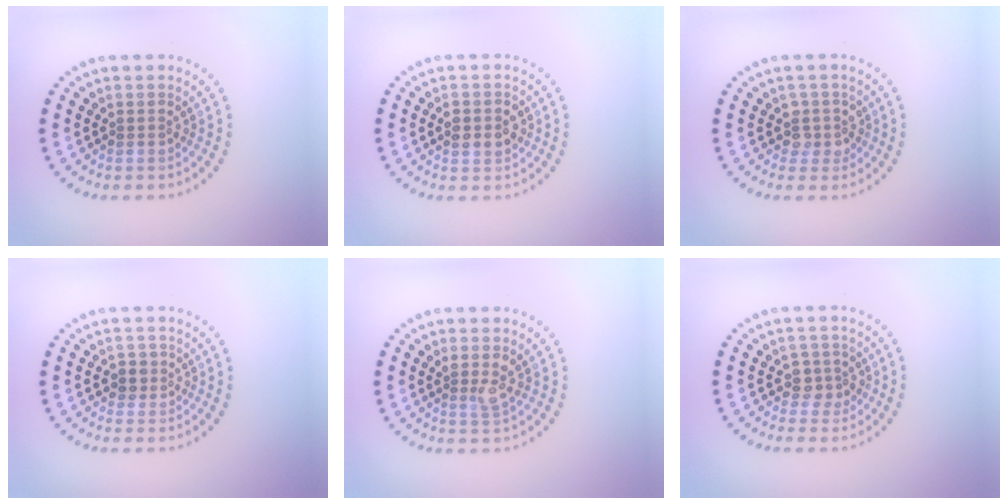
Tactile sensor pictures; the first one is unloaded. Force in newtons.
{"total": 2.1, "press": 2.0, "slide": 0.1}
{"total": 1.9, "press": 1.6, "slide": 1.1}
{"total": 1.4, "press": 1.2, "slide": 0.7}
{"total": 1.6, "press": 1.3, "slide": 0.9}
{"total": 1.9, "press": 1.6, "slide": 1.0}